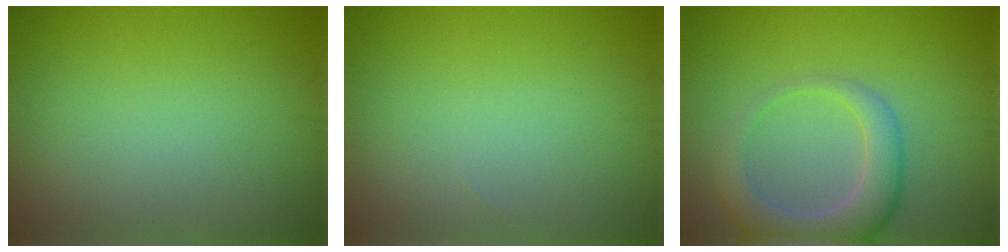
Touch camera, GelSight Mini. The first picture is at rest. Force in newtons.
{"total": 0.0}
{"total": 5.1, "press": 5.1, "slide": 0.5}